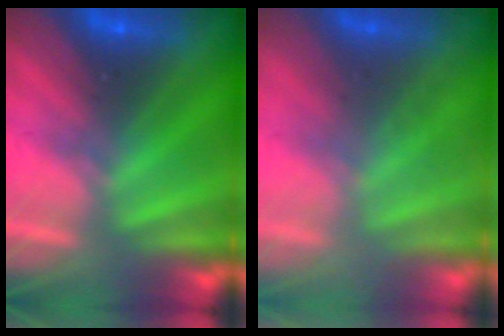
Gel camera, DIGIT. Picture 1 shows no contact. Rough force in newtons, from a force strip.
{"total": 2.2}